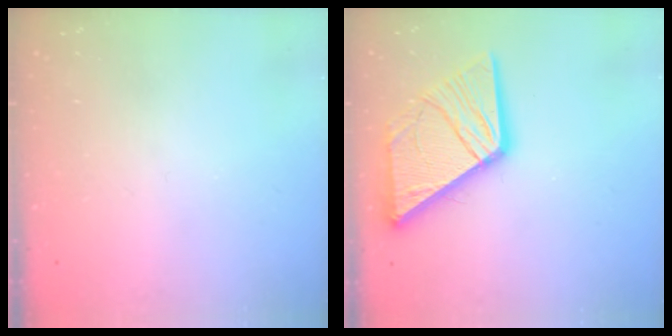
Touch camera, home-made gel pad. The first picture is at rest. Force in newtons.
{"total": 15.2, "press": 15.1, "slide": 1.5}